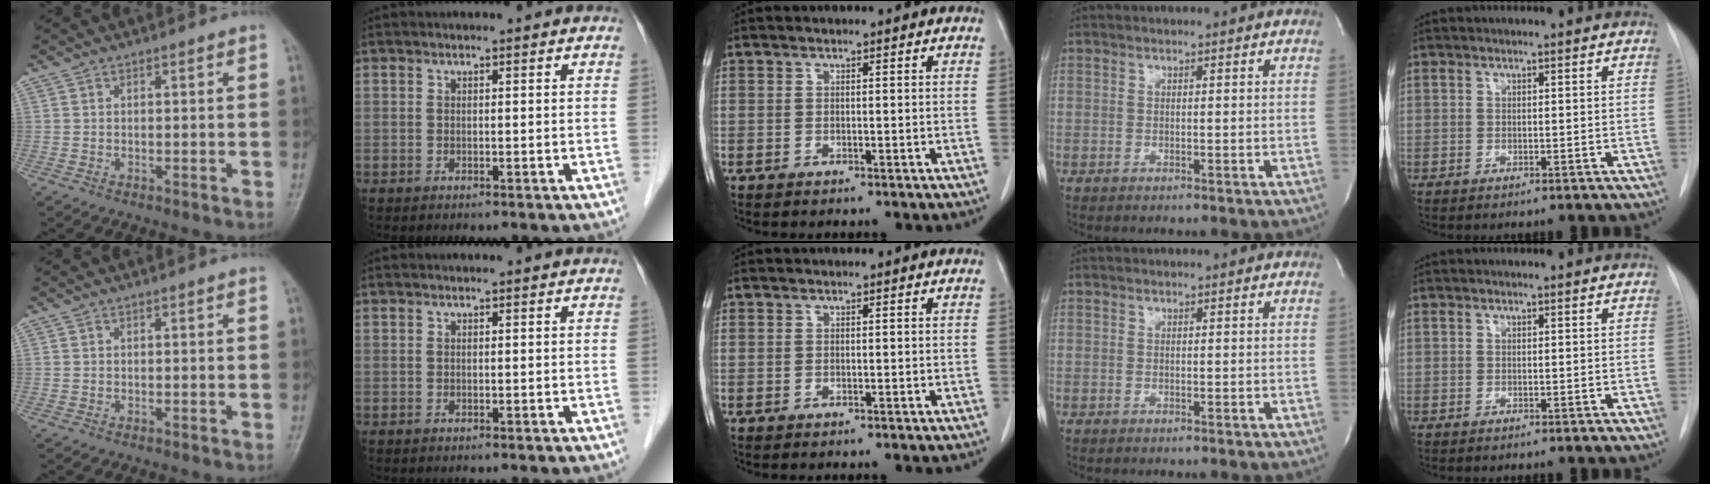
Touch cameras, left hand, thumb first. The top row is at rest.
{}